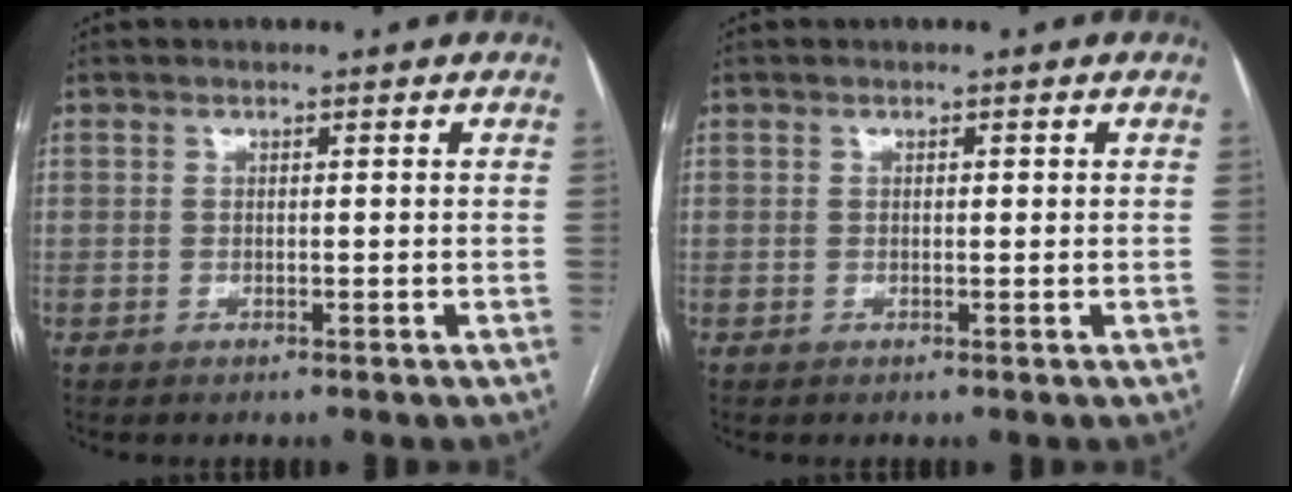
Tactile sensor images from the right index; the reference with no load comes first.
{"total": 0.7, "force": [0.2, 0.3, 0.7], "torque": [-0.011, 0.001, 0.002]}